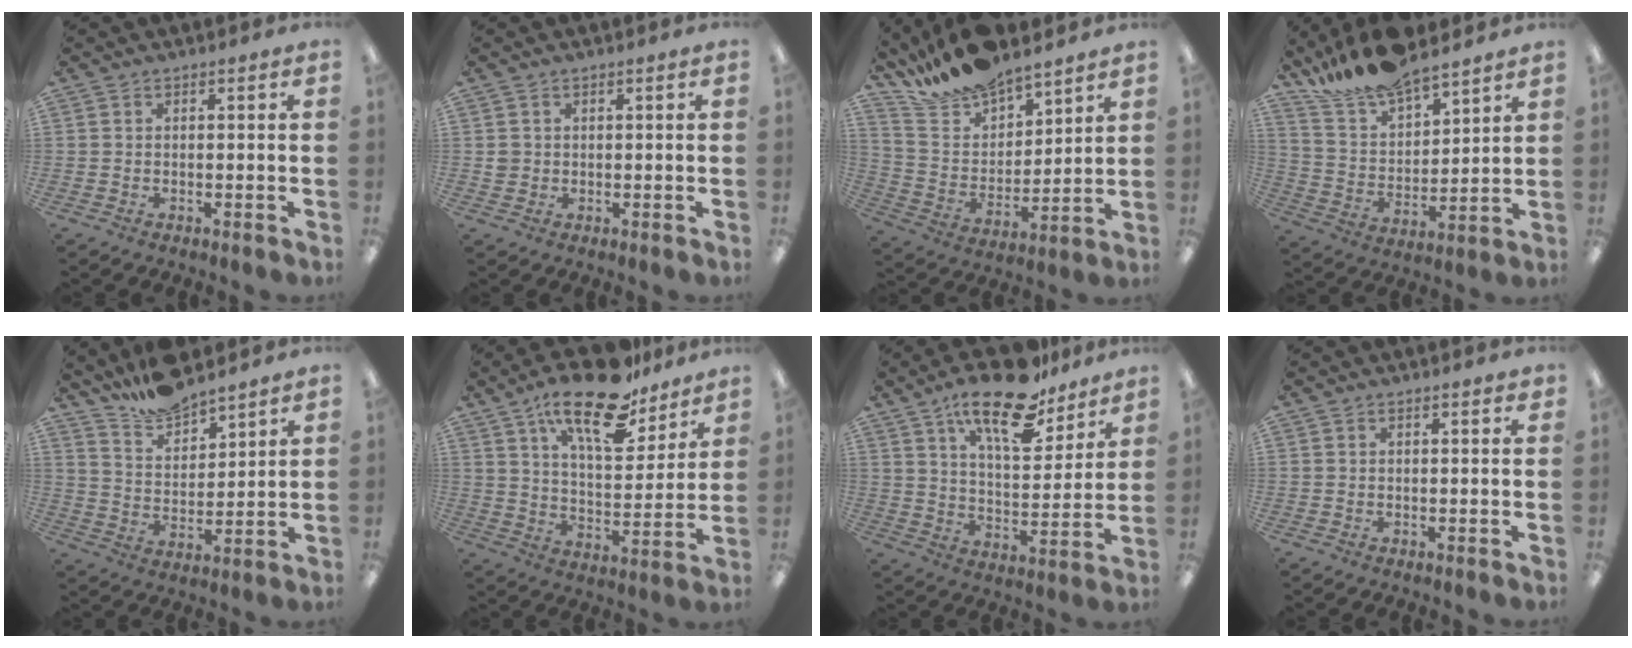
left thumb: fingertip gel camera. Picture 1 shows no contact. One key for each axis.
{"total": 1.6, "fx": 0.5, "fy": 1.5, "fz": 0.4, "tx": -0.009, "ty": 0.003, "tz": 0.007}
{"total": 14.2, "fx": 13.4, "fy": 4.0, "fz": 2.7, "tx": -0.090, "ty": -0.103, "tz": 0.248}
{"total": 15.0, "fx": 13.7, "fy": 3.9, "fz": 4.6, "tx": -0.108, "ty": -0.094, "tz": 0.252}
{"total": 9.8, "fx": 9.5, "fy": 2.2, "fz": 1.4, "tx": -0.038, "ty": -0.071, "tz": 0.180}
{"total": 20.0, "fx": 14.0, "fy": 7.8, "fz": 12.0, "tx": -0.196, "ty": -0.079, "tz": 0.235}
{"total": 18.9, "fx": 13.5, "fy": 7.1, "fz": 11.1, "tx": -0.180, "ty": -0.077, "tz": 0.226}
{"total": 1.2, "fx": 0.9, "fy": 0.2, "fz": 0.6, "tx": -0.014, "ty": 0.001, "tz": 0.017}